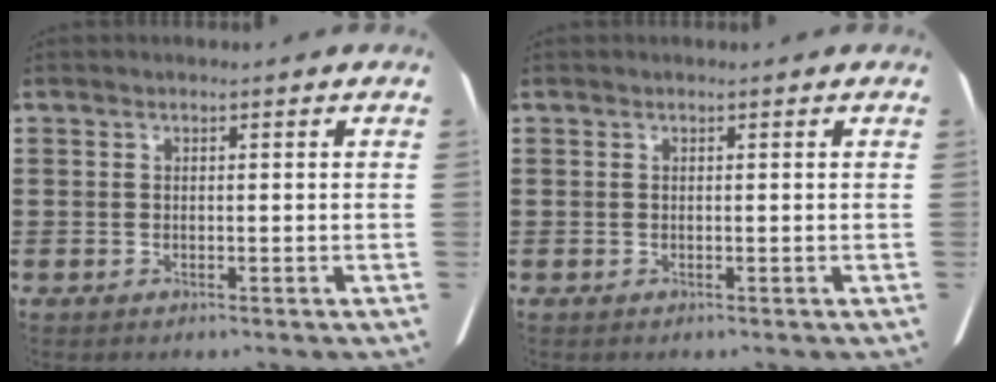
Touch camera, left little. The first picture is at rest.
{"total": 0.0}